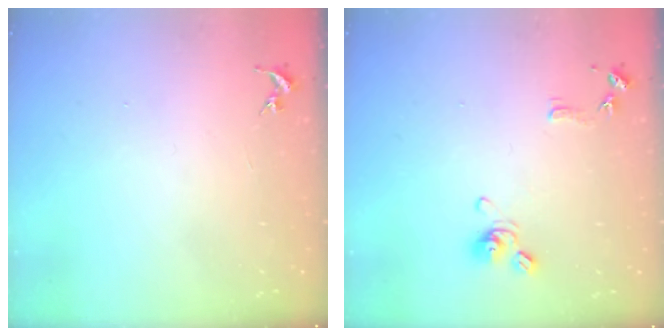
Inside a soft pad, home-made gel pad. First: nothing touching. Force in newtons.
{"total": 10.0, "press": 9.9, "slide": 1.2}